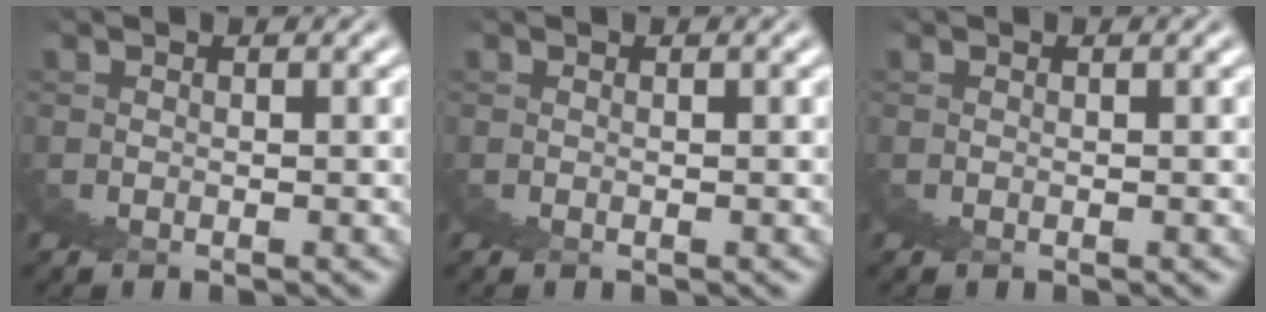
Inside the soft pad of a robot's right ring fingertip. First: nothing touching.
{"total": 0.0}
{"total": 0.0}